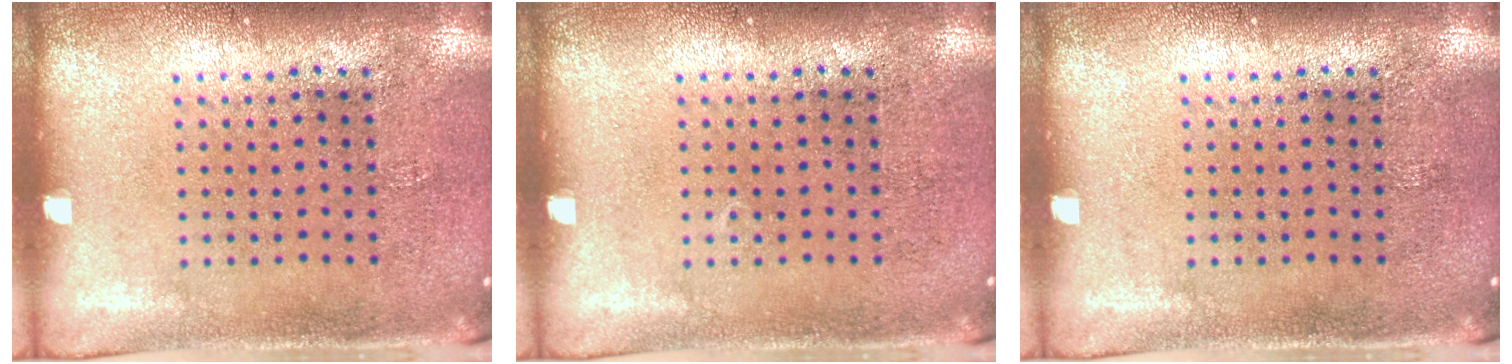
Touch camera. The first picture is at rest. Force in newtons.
{"total": 0.0}
{"total": 0.0}